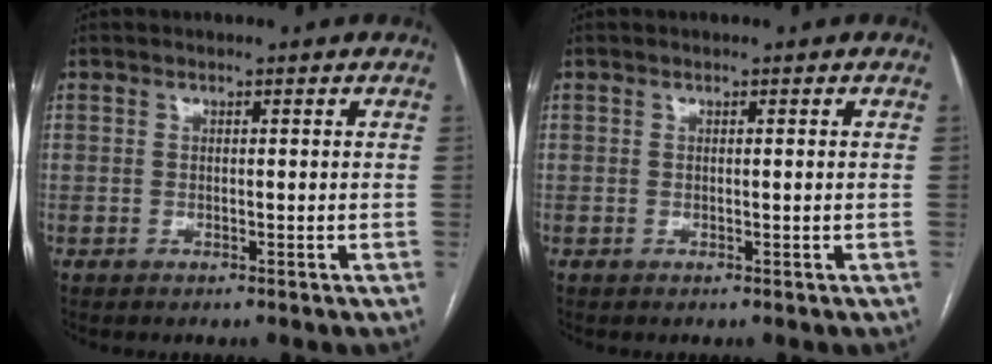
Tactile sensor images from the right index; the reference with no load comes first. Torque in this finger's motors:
{"motor_torque": [-0.06, -0.04, 0.04, 0.01]}